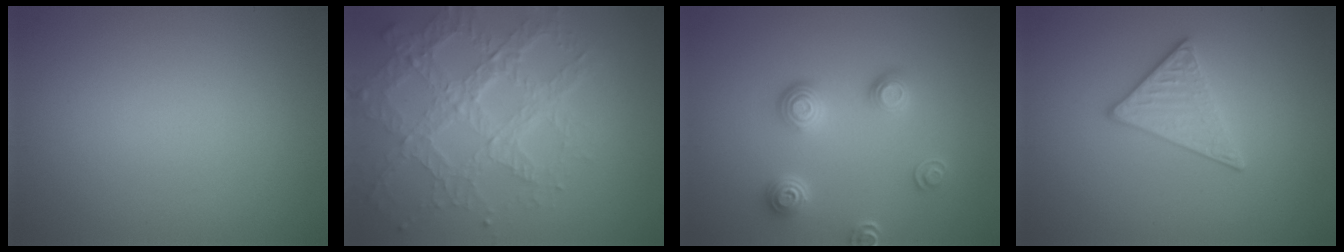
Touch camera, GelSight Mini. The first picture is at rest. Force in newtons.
{"total": 6.6, "press": 4.7, "slide": 4.6}
{"total": 3.4, "press": 2.8, "slide": 1.9}
{"total": 3.0, "press": 2.8, "slide": 1.3}